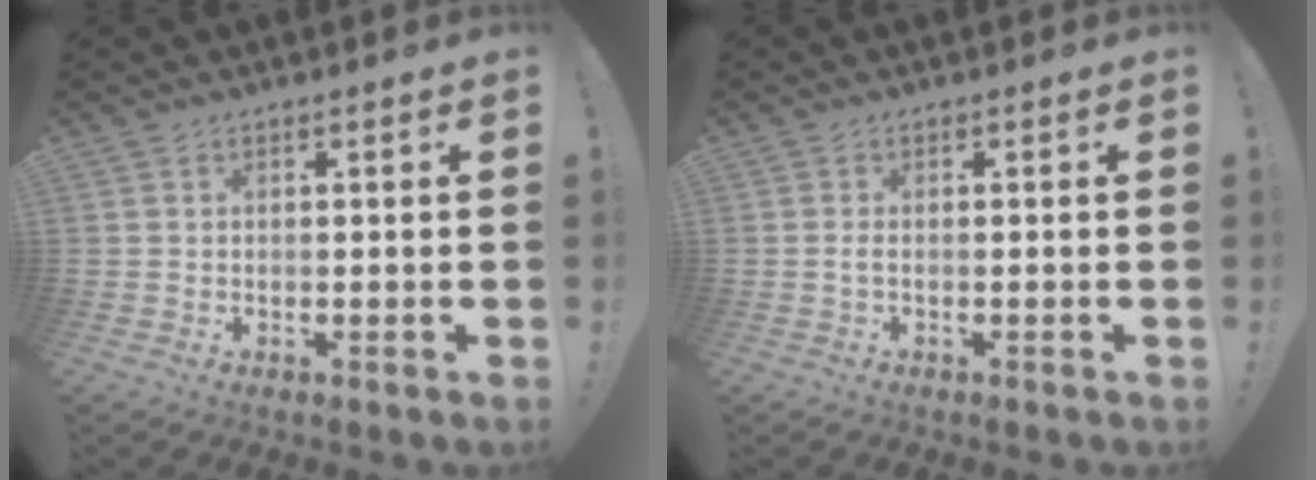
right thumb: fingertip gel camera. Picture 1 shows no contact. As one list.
[{"total": 1.3, "force": [-0.3, 0.0, 1.3], "torque": [-0.022, 0.003, -0.006]}]